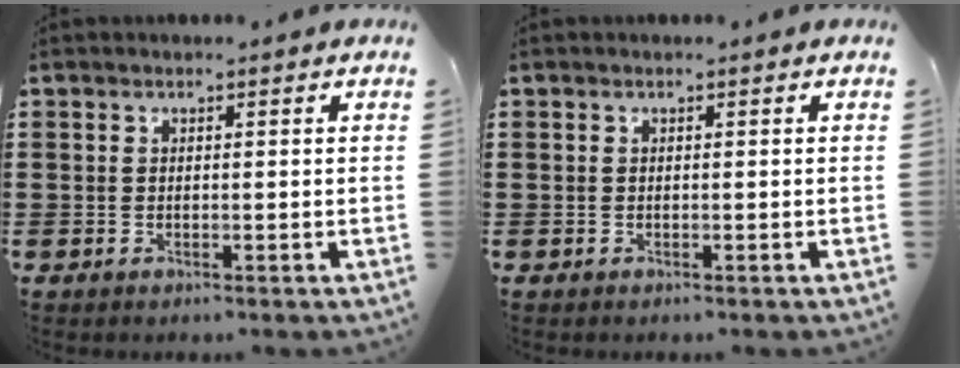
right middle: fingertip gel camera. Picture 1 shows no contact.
{"total": 0.0}